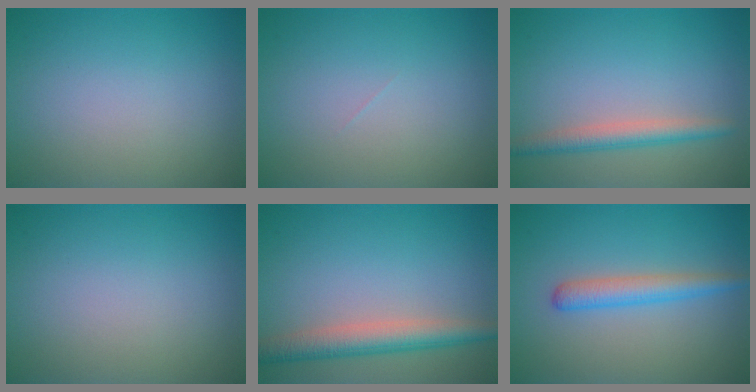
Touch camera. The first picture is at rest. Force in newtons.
{"total": 0.0}
{"total": 2.7, "press": 2.7, "slide": 0.2}
{"total": 0.0}
{"total": 4.3, "press": 4.3, "slide": 0.1}
{"total": 2.8, "press": 2.8, "slide": 0.1}